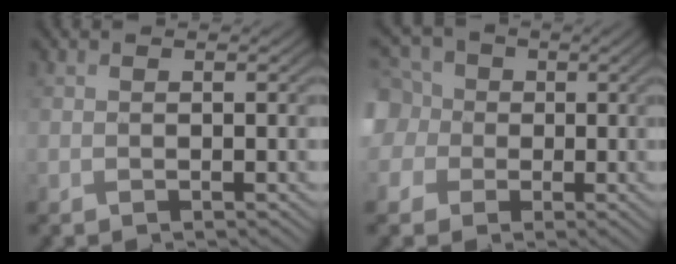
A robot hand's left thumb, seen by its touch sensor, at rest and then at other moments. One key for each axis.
{"total": 9.2, "fx": 0.8, "fy": 8.2, "fz": 4.1, "tx": -0.150, "ty": 0.012, "tz": -0.009}